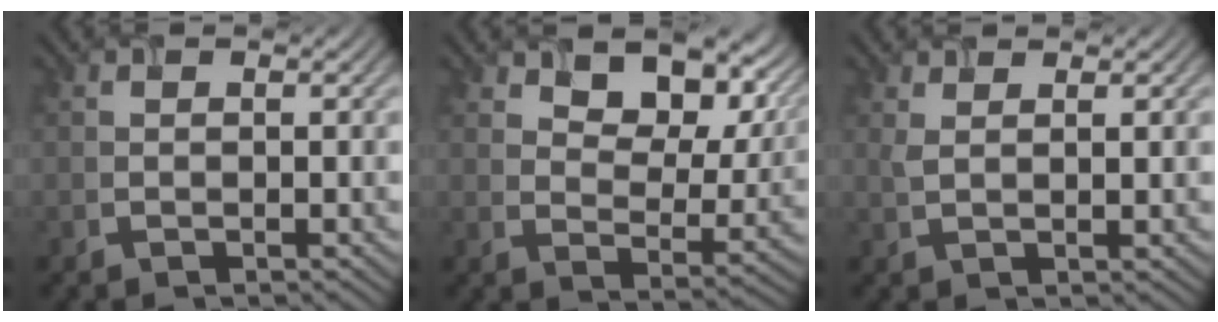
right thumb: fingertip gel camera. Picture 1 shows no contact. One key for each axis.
{"total": 10.1, "fx": 5.8, "fy": 5.2, "fz": 6.5, "tx": -0.118, "ty": -0.011, "tz": 0.107}
{"total": 1.6, "fx": 1.1, "fy": 0.4, "fz": 1.1, "tx": -0.022, "ty": 0.000, "tz": 0.028}